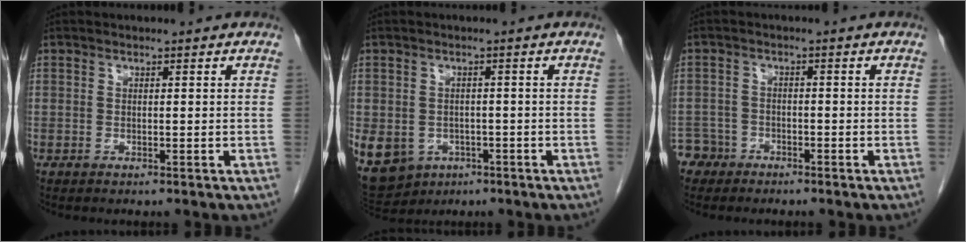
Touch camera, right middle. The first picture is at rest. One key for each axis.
{"total": 21.4, "fx": -9.1, "fy": 17.3, "fz": 8.7, "tx": -0.305, "ty": -0.013, "tz": -0.118}
{"total": 3.5, "fx": -2.7, "fy": 2.2, "fz": -0.7, "tx": 0.015, "ty": 0.007, "tz": -0.054}